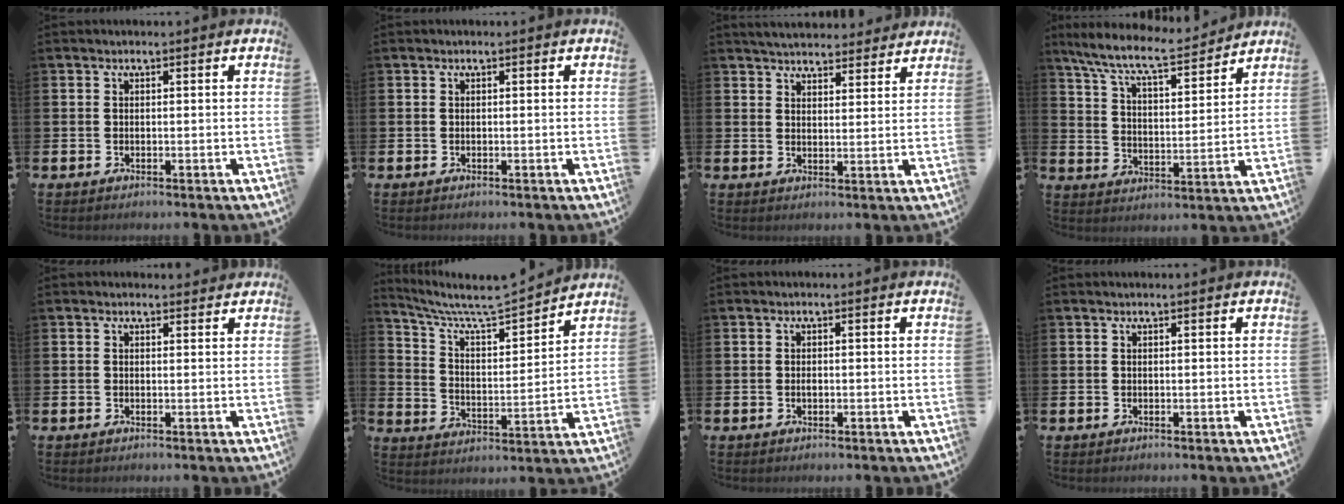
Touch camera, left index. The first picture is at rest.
{"total": 0.0}
{"total": 4.5, "force": [4.5, 0.7, 0.3], "torque": [-0.019, -0.024, 0.080]}
{"total": 9.1, "force": [8.2, 1.2, 3.5], "torque": [-0.107, -0.049, 0.145]}
{"total": 0.8, "force": [0.7, 0.2, 0.1], "torque": [0.005, 0.000, 0.012]}
{"total": 8.0, "force": [7.3, 1.2, 2.9], "torque": [-0.093, -0.058, 0.124]}
{"total": 0.5, "force": [-0.2, 0.2, 0.5], "torque": [-0.009, -0.001, -0.004]}
{"total": 0.0}